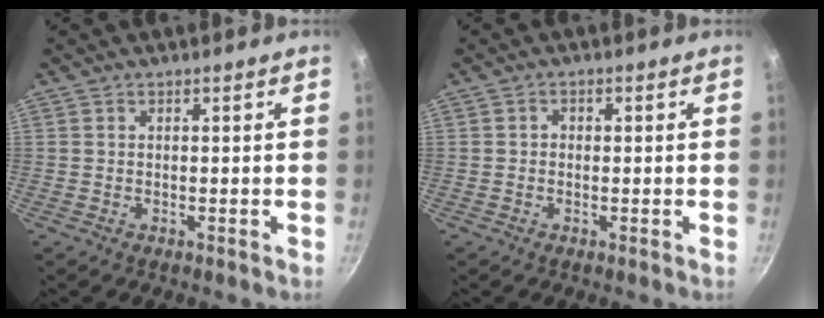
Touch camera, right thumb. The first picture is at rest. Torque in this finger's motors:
{"motor_torque": [-0.44, -0.15, -0.15, 0.26, 0.06]}